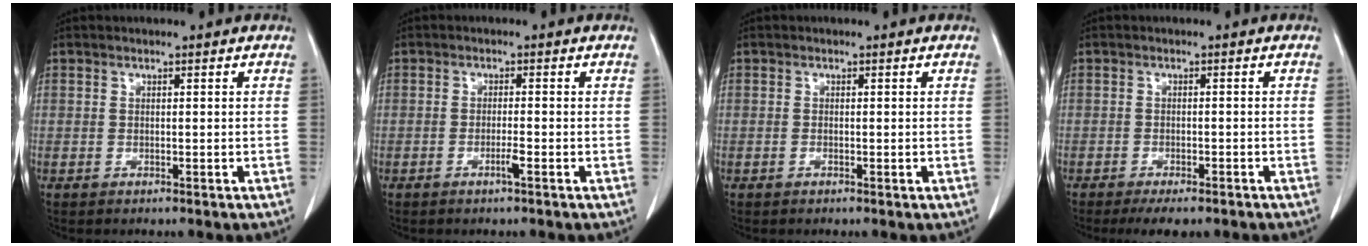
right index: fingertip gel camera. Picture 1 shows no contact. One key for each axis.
{"total": 1.8, "fx": -0.9, "fy": -0.2, "fz": 1.6, "tx": -0.031, "ty": -0.002, "tz": -0.018}
{"total": 0.9, "fx": -0.3, "fy": 0.2, "fz": 0.8, "tx": -0.014, "ty": -0.002, "tz": -0.003}
{"total": 5.2, "fx": -4.0, "fy": 1.6, "fz": 3.0, "tx": -0.031, "ty": -0.006, "tz": -0.055}